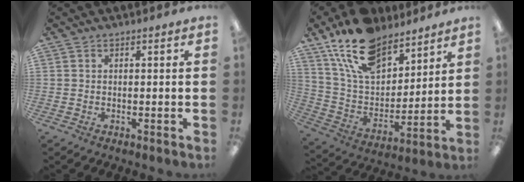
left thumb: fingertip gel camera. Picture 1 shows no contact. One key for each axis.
{"total": 18.4, "fx": 13.3, "fy": 9.5, "fz": 8.6, "tx": -0.174, "ty": -0.064, "tz": 0.245}